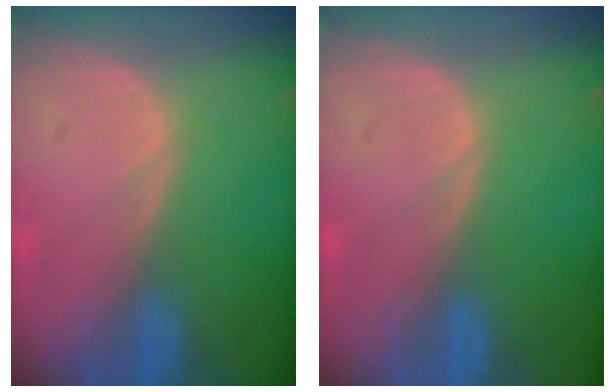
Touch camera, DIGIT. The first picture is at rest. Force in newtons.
{"total": 0.0}